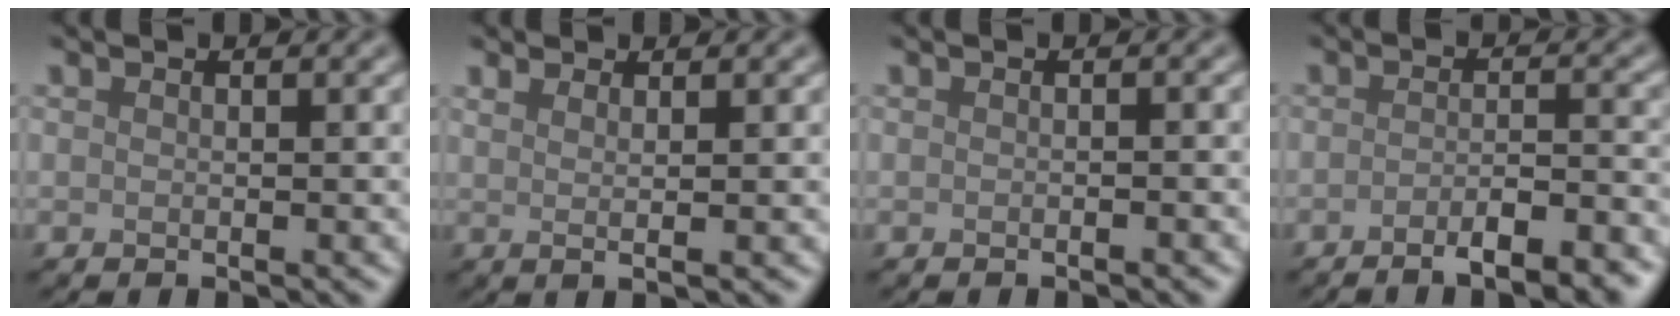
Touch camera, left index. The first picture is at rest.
{"total": 2.4, "force": [1.2, 0.9, 1.9], "torque": [-0.025, -0.004, 0.000]}
{"total": 0.7, "force": [-0.4, 0.0, 0.5], "torque": [-0.007, 0.001, -0.006]}
{"total": 5.6, "force": [-3.5, 1.5, 4.0], "torque": [-0.048, 0.005, -0.047]}